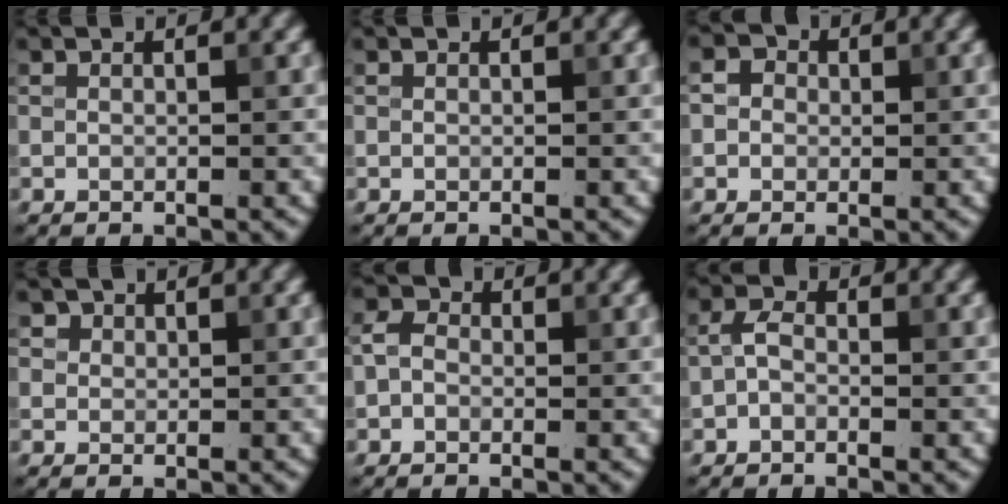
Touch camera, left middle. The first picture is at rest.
{"total": 0.0}
{"total": 2.2, "force": [0.5, 2.0, 1.0], "torque": [0.000, 0.007, -0.009]}
{"total": 1.9, "force": [1.1, 1.4, 0.5], "torque": [-0.011, -0.004, 0.019]}
{"total": 1.8, "force": [-0.4, 1.4, 1.0], "torque": [-0.018, 0.005, -0.017]}
{"total": 1.7, "force": [-0.6, 1.1, 1.1], "torque": [-0.024, 0.007, -0.017]}